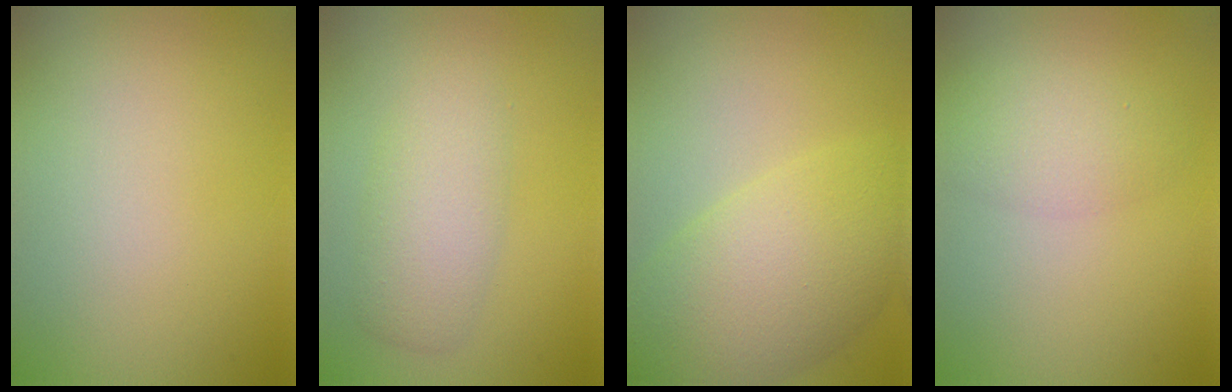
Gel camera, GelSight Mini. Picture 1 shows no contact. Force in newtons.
{"total": 3.8, "press": 3.8, "slide": 0.2}
{"total": 8.0, "press": 8.0, "slide": 0.2}
{"total": 2.7, "press": 2.7, "slide": 0.1}